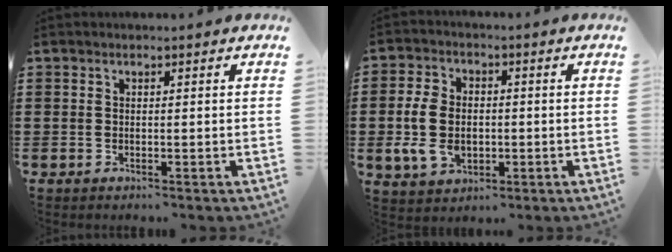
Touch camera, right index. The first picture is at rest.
{"total": 7.4, "force": [-0.9, 5.4, 5.0], "torque": [-0.131, 0.003, -0.023]}